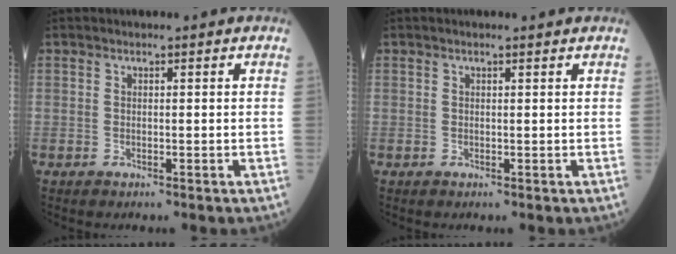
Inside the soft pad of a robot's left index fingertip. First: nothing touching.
{"total": 0.8, "force": [0.7, 0.0, 0.3], "torque": [-0.010, 0.004, 0.011]}